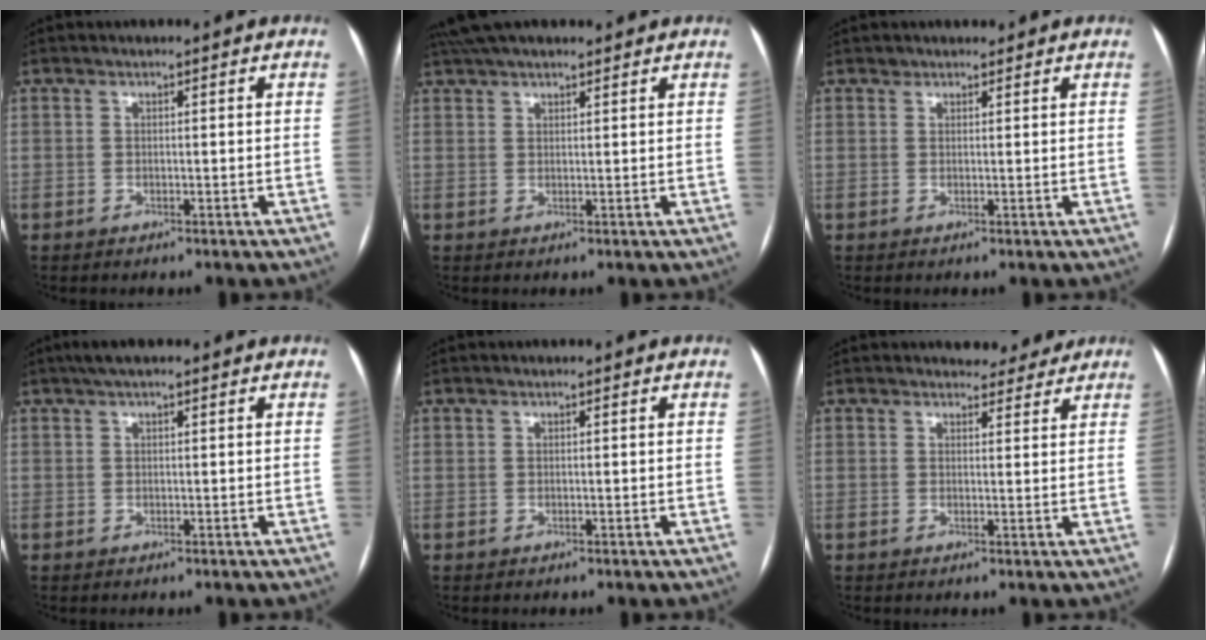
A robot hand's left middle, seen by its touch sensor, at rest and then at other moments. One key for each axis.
{"total": 8.1, "fx": 6.9, "fy": 2.0, "fz": 3.9, "tx": -0.067, "ty": 0.044, "tz": 0.114}
{"total": 1.1, "fx": 0.9, "fy": 0.6, "fz": -0.1, "tx": 0.001, "ty": 0.003, "tz": 0.012}
{"total": 3.6, "fx": 2.6, "fy": 0.8, "fz": 2.3, "tx": -0.041, "ty": 0.032, "tz": 0.043}
{"total": 0.0}
{"total": 3.5, "fx": 3.2, "fy": 1.2, "fz": 0.2, "tx": -0.002, "ty": -0.001, "tz": 0.036}